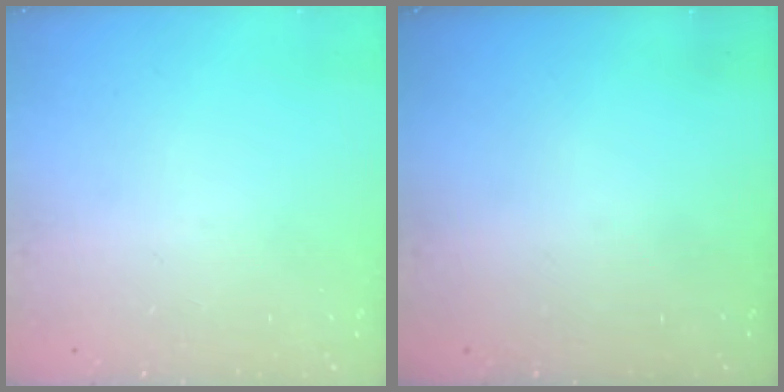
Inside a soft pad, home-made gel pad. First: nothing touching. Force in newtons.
{"total": 0.0}